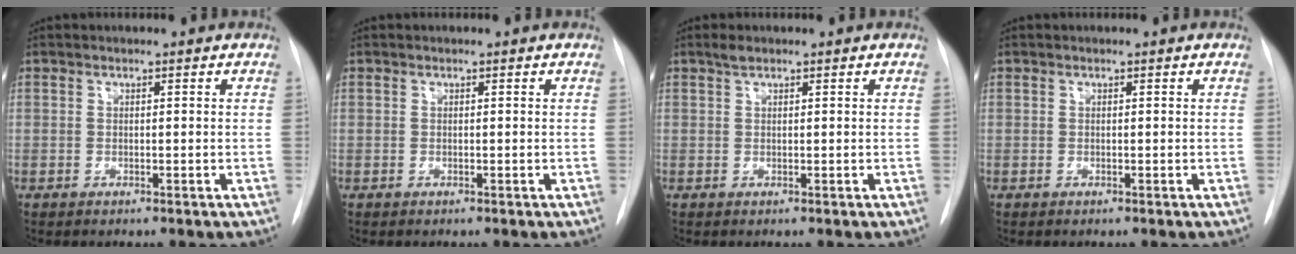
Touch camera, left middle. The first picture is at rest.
{"total": 0.0}
{"total": 1.1, "force": [0.8, 0.3, 0.6], "torque": [-0.016, 0.007, 0.018]}
{"total": 0.0}